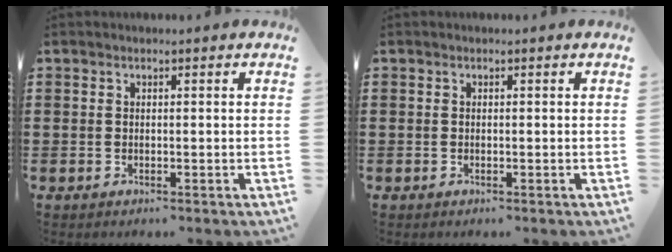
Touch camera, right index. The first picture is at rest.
{"total": 0.0}